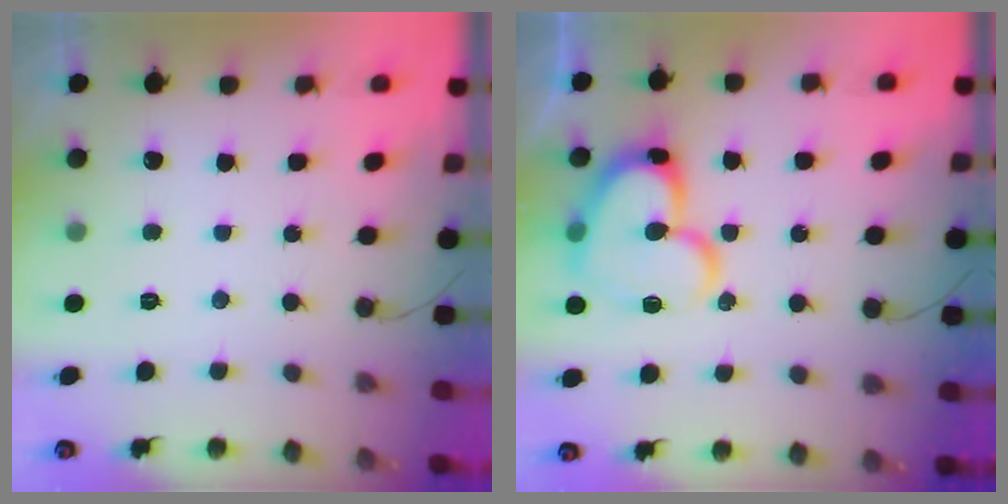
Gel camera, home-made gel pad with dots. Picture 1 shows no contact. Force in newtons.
{"total": 18.2, "press": 18.1, "slide": 2.1}